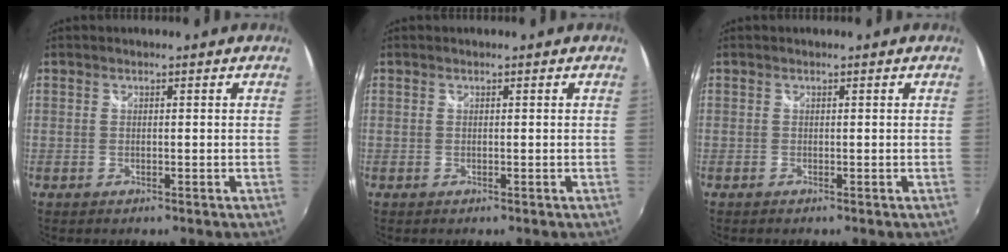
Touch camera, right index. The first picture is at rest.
{"total": 0.0}
{"total": 0.0}